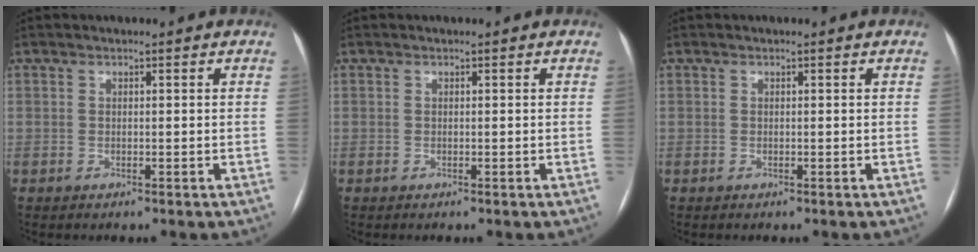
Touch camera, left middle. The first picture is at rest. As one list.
[{"total": 0.0}, {"total": 0.0}]